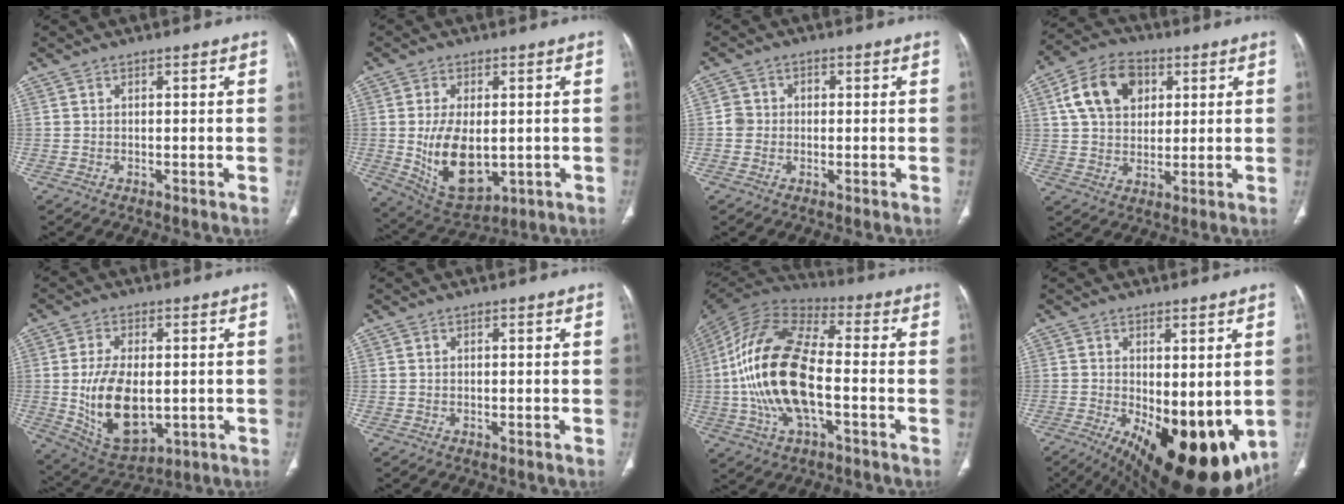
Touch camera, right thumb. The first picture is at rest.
{"total": 12.8, "force": [-0.9, 7.3, 10.5], "torque": [-0.174, -0.014, 0.010]}
{"total": 3.0, "force": [-0.4, 2.8, 0.8], "torque": [0.001, 0.012, -0.013]}
{"total": 12.5, "force": [4.2, 9.0, 7.7], "torque": [-0.114, 0.002, 0.069]}
{"total": 14.4, "force": [-1.0, 8.1, 11.9], "torque": [-0.205, -0.011, 0.005]}
{"total": 0.0}
{"total": 20.7, "force": [-2.8, 9.6, 18.2], "torque": [-0.373, 0.025, -0.054]}
{"total": 21.5, "force": [-5.5, 10.1, 18.2], "torque": [-0.231, -0.037, -0.056]}